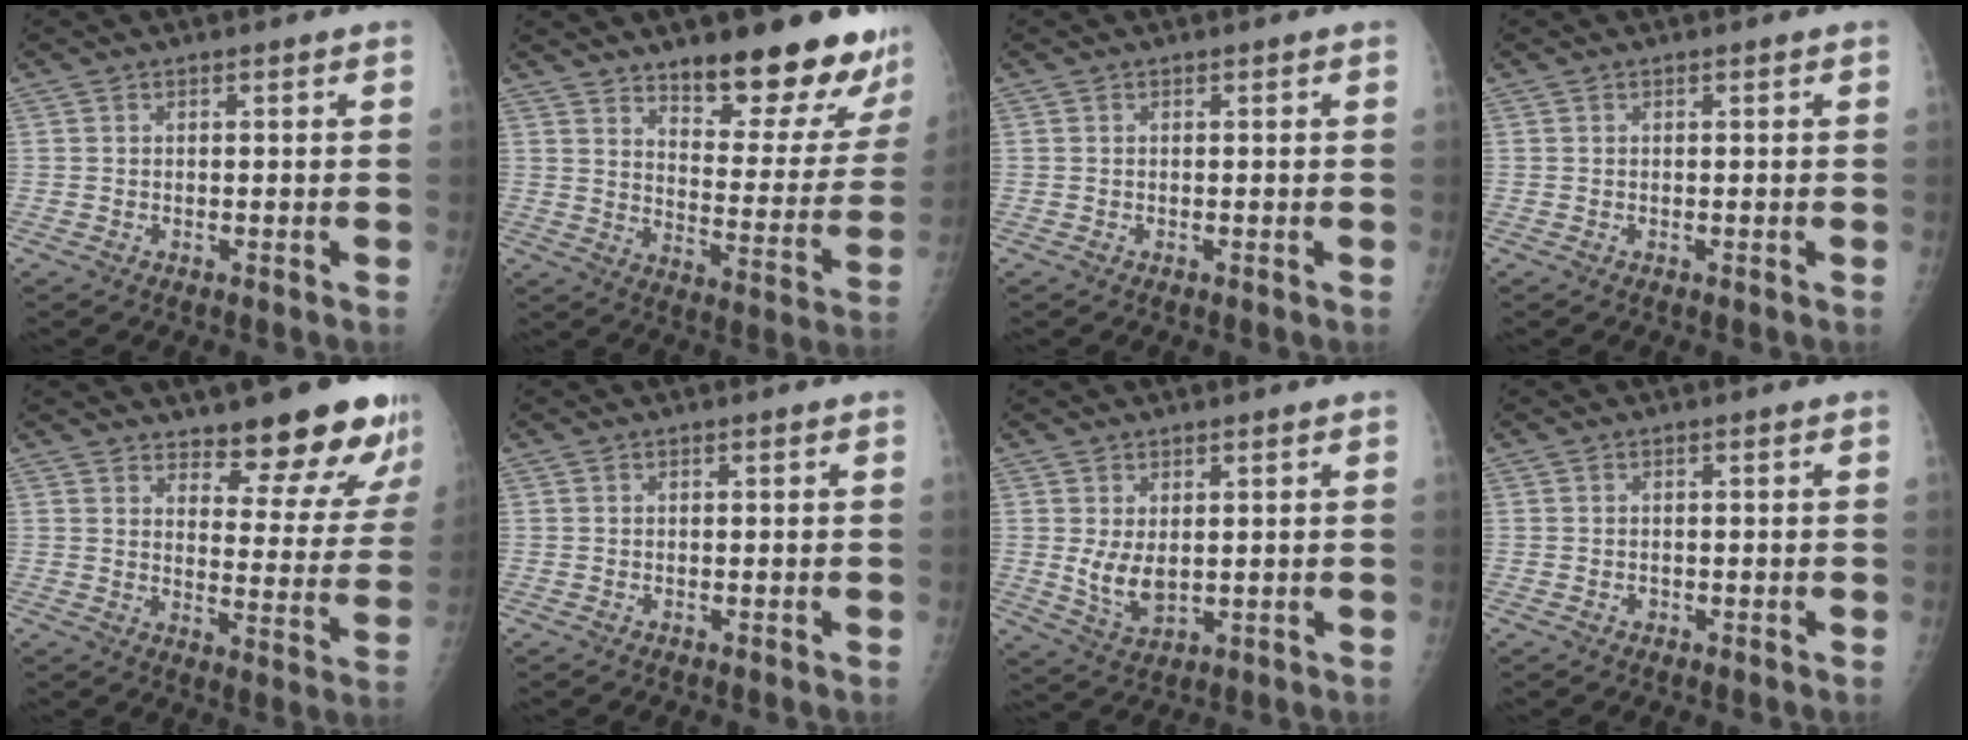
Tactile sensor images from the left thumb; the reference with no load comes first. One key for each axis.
{"total": 21.1, "fx": 16.2, "fy": 6.2, "fz": 12.0, "tx": -0.114, "ty": -0.109, "tz": 0.223}
{"total": 0.0}
{"total": 0.0}
{"total": 15.9, "fx": 12.6, "fy": 4.6, "fz": 8.5, "tx": -0.064, "ty": -0.098, "tz": 0.165}
{"total": 0.0}
{"total": 5.8, "fx": 1.0, "fy": 3.2, "fz": 4.7, "tx": -0.076, "ty": -0.020, "tz": 0.031}
{"total": 0.7, "fx": -0.2, "fy": 0.6, "fz": 0.4, "tx": -0.004, "ty": 0.001, "tz": -0.001}